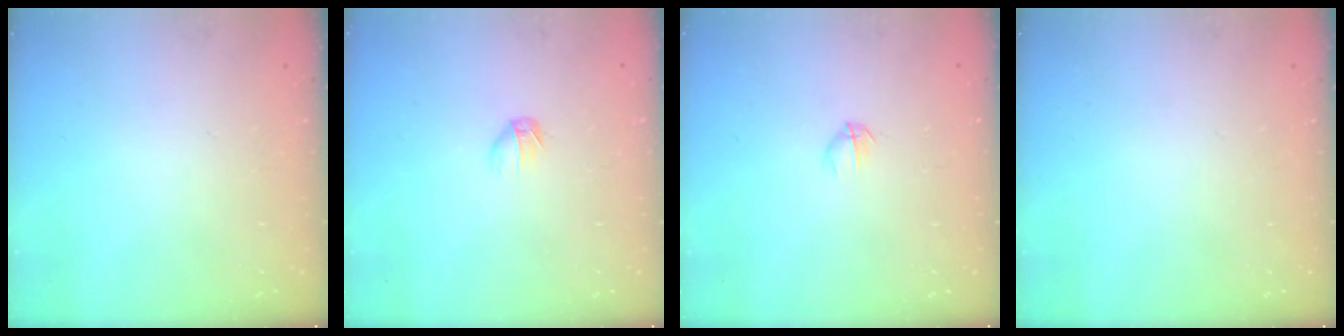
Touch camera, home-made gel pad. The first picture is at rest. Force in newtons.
{"total": 3.7, "press": 3.6, "slide": 1.0}
{"total": 2.8, "press": 2.7, "slide": 0.9}
{"total": 0.0}